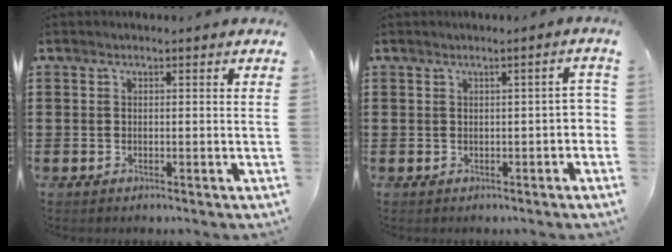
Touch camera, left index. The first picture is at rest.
{"total": 2.1, "force": [-0.2, 0.1, 2.1], "torque": [-0.036, -0.002, -0.004]}